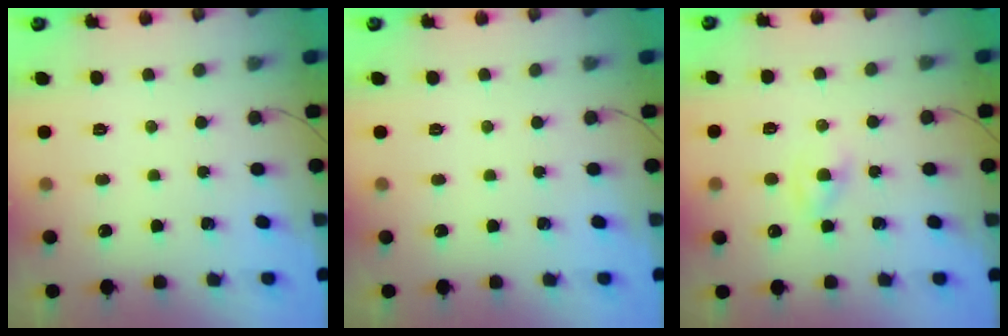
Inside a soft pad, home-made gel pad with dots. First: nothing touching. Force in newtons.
{"total": 0.0}
{"total": 2.2, "press": 2.0, "slide": 1.0}